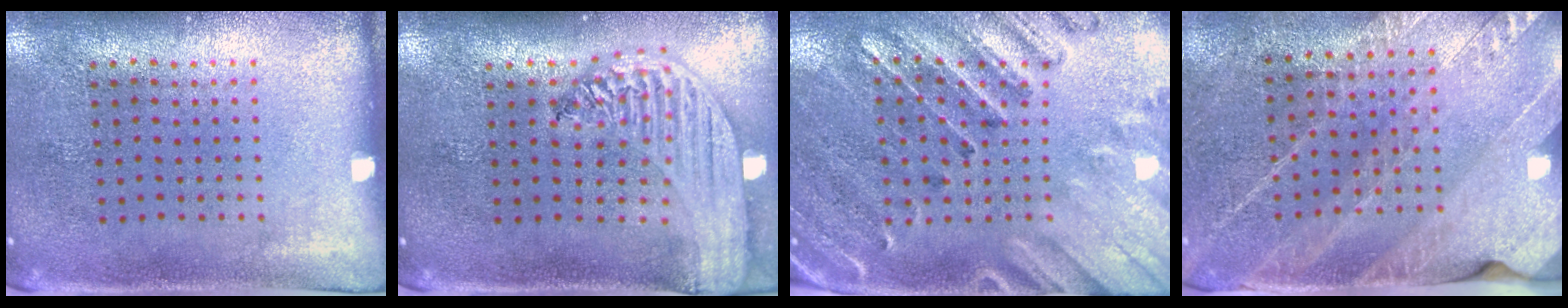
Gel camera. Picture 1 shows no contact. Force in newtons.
{"total": 2.9, "press": 2.3, "slide": 1.7}
{"total": 2.9, "press": 2.7, "slide": 1.1}
{"total": 2.6, "press": 2.6, "slide": 0.0}